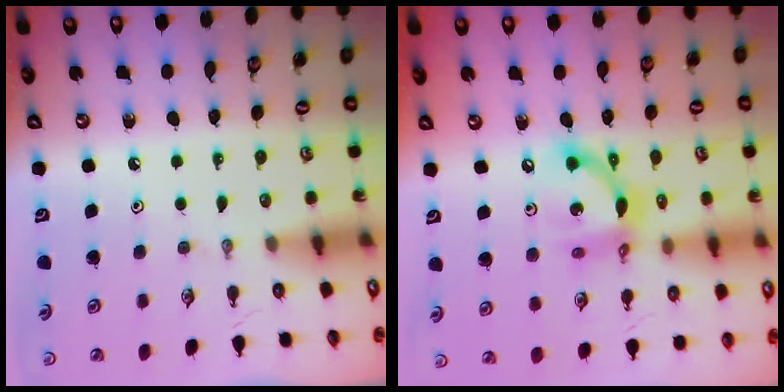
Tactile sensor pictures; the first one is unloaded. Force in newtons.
{"total": 12.9, "press": 12.8, "slide": 1.0}